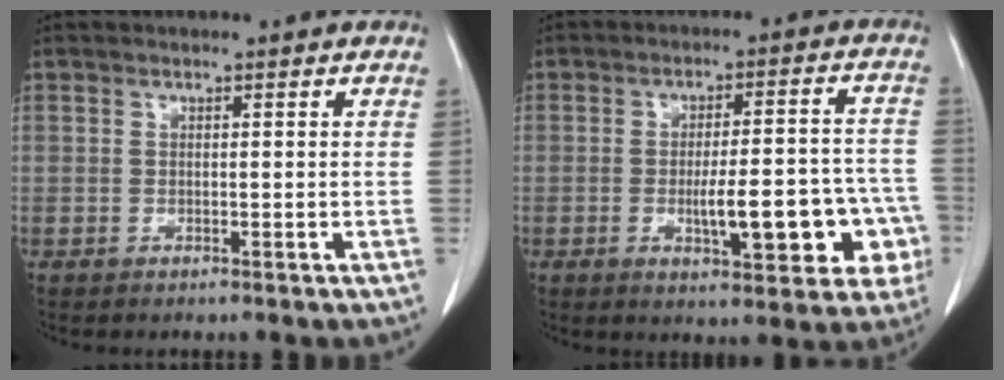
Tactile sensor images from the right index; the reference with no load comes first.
{"total": 13.0, "force": [-3.8, 3.7, 11.9], "torque": [-0.138, 0.028, -0.041]}